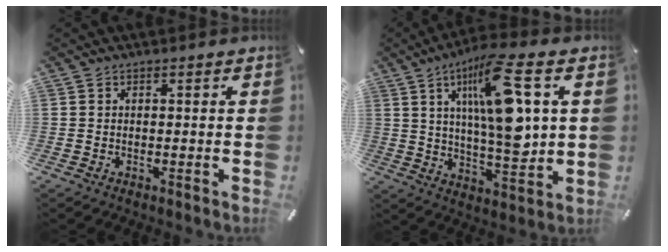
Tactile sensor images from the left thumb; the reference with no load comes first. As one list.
[{"total": 18.8, "force": [6.6, 5.8, 16.6], "torque": [-0.300, -0.027, 0.096]}]